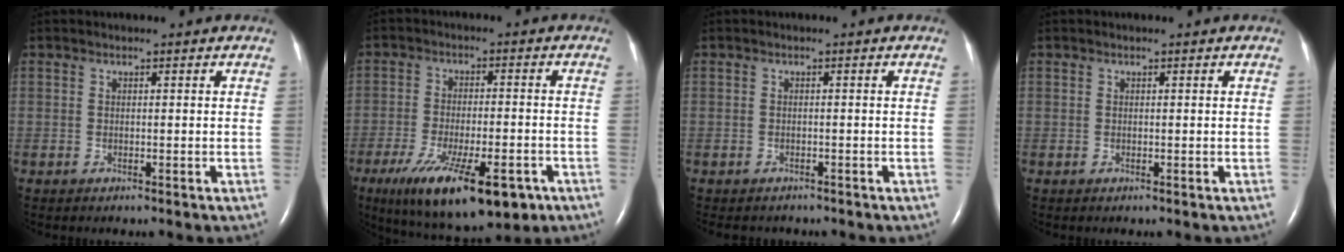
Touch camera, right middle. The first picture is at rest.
{"total": 16.7, "force": [-9.7, 5.4, 12.5], "torque": [-0.199, -0.027, -0.148]}
{"total": 4.5, "force": [-3.9, 1.9, 1.3], "torque": [-0.017, -0.002, -0.047]}
{"total": 0.0}